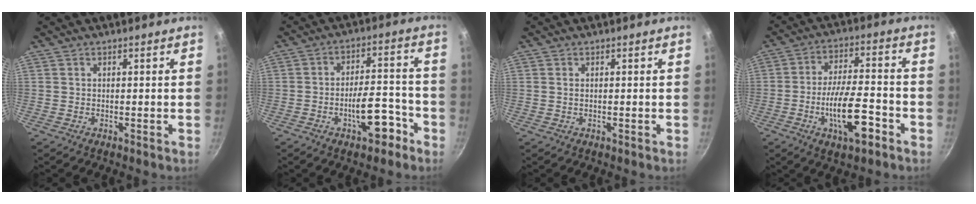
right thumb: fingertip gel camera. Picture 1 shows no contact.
{"total": 9.7, "force": [-4.8, 4.2, 7.3], "torque": [-0.084, 0.050, -0.066]}
{"total": 0.6, "force": [0.1, 0.3, 0.5], "torque": [-0.010, 0.001, 0.001]}
{"total": 13.2, "force": [-5.2, 4.8, 11.1], "torque": [-0.181, 0.028, -0.089]}